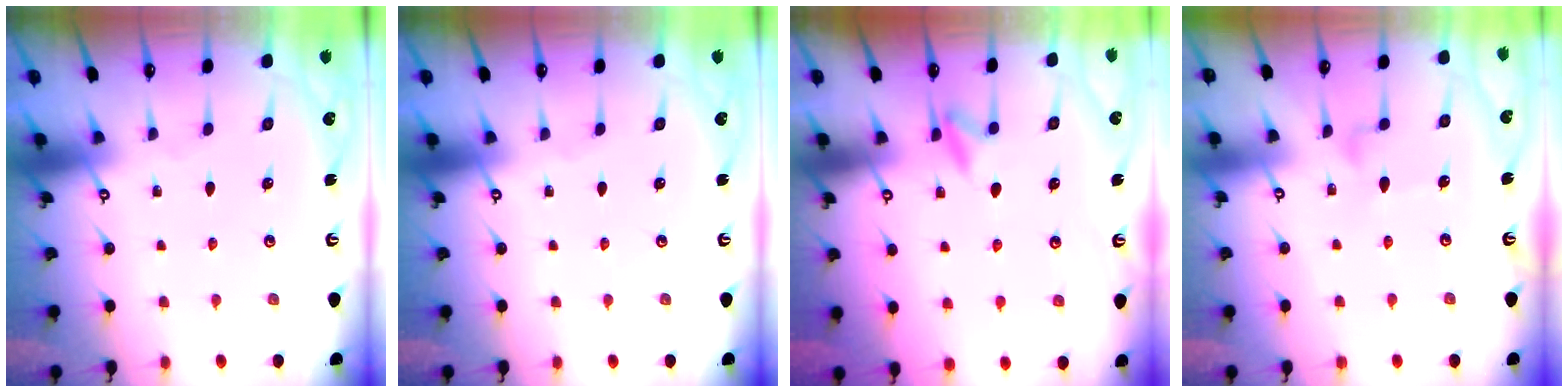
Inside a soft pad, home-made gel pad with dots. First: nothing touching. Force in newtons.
{"total": 0.0}
{"total": 7.2, "press": 6.9, "slide": 2.0}
{"total": 7.1, "press": 7.1, "slide": 0.3}